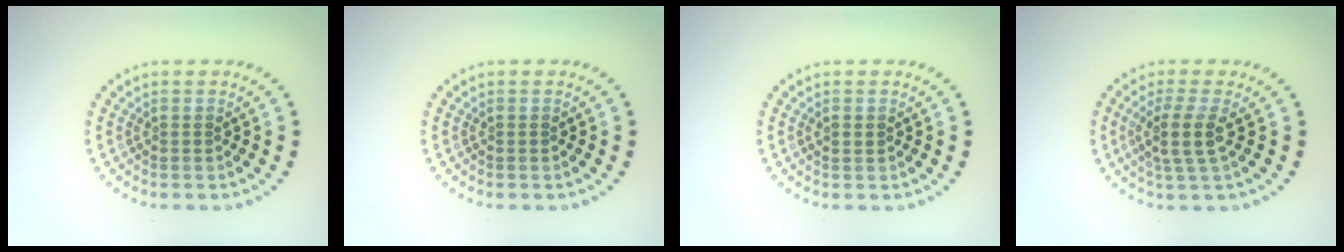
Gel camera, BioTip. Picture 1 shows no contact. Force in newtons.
{"total": 0.0}
{"total": 1.0, "press": 1.0, "slide": 0.1}
{"total": 2.8, "press": 2.3, "slide": 1.6}